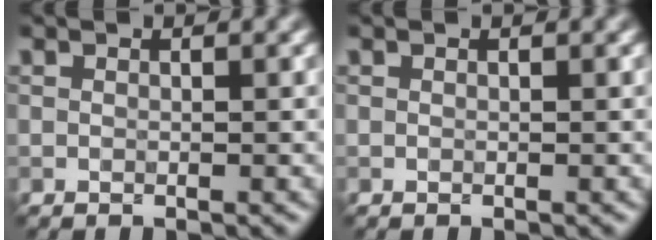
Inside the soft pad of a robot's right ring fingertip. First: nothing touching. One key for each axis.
{"total": 0.0}